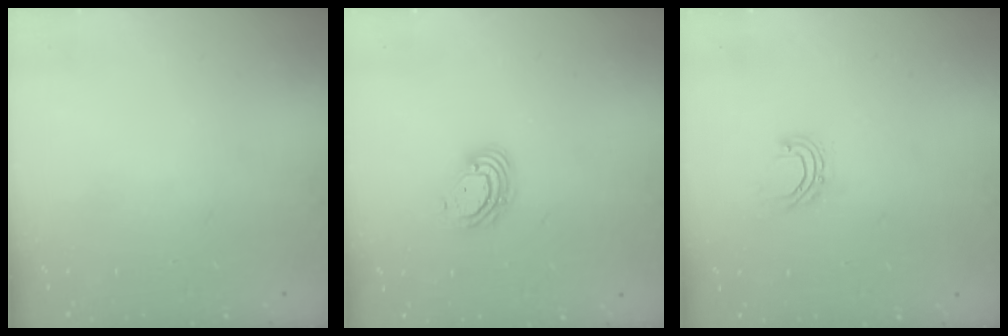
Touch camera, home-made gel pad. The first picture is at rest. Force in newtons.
{"total": 6.4, "press": 6.3, "slide": 1.2}
{"total": 4.9, "press": 4.8, "slide": 0.7}